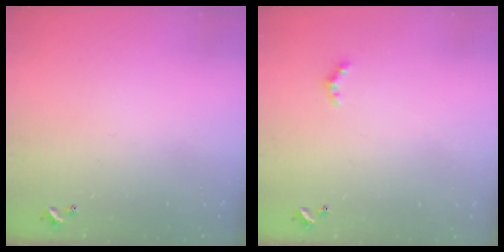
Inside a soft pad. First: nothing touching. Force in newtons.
{"total": 2.4, "press": 2.4, "slide": 0.6}